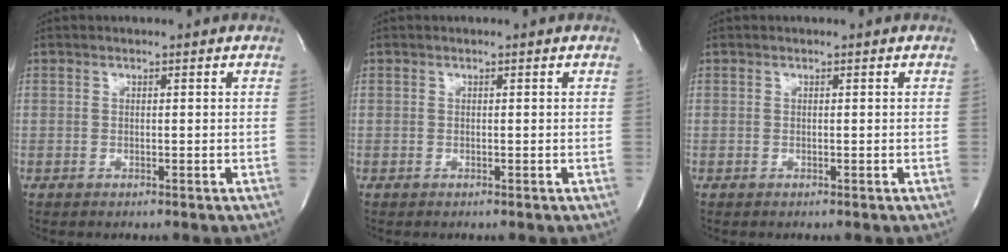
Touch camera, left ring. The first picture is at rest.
{"total": 0.0}
{"total": 0.0}